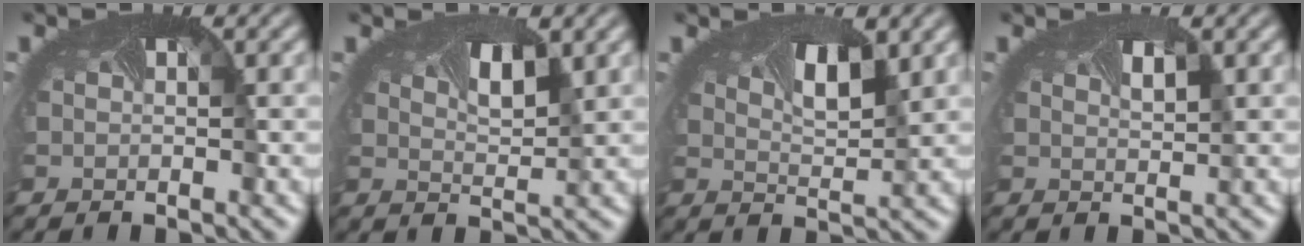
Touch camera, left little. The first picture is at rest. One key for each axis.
{"total": 2.6, "fx": 1.3, "fy": 0.8, "fz": 2.0, "tx": -0.034, "ty": 0.001, "tz": 0.020}
{"total": 3.6, "fx": 1.8, "fy": 1.3, "fz": 2.9, "tx": -0.045, "ty": 0.002, "tz": 0.024}
{"total": 0.9, "fx": 0.6, "fy": 0.1, "fz": 0.7, "tx": -0.007, "ty": 0.002, "tz": 0.009}